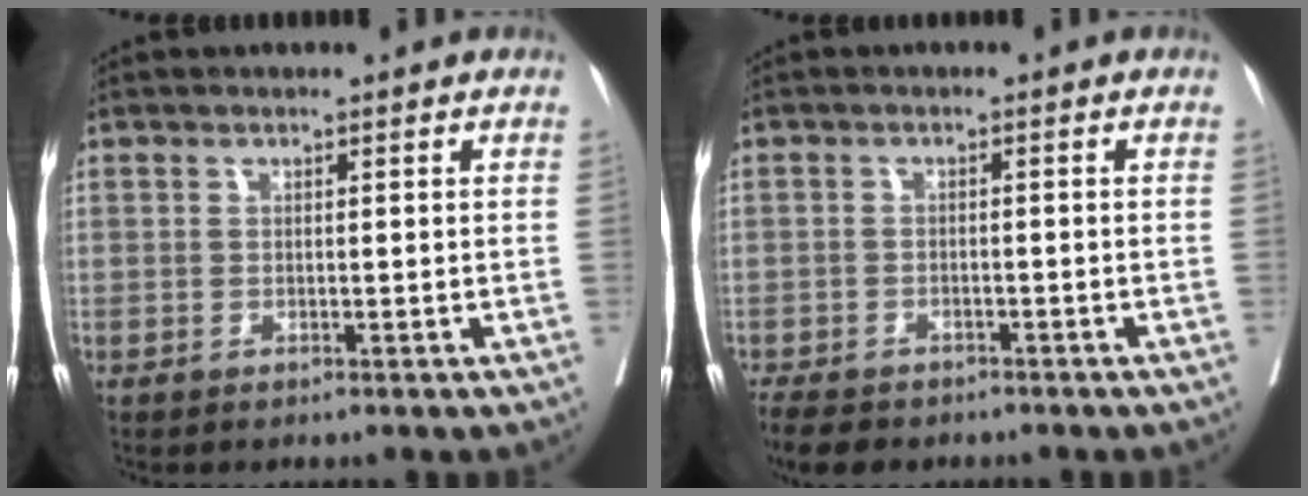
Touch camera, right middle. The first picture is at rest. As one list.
[{"total": 6.7, "force": [-5.5, 2.8, 2.8], "torque": [-0.046, -0.008, -0.080]}]